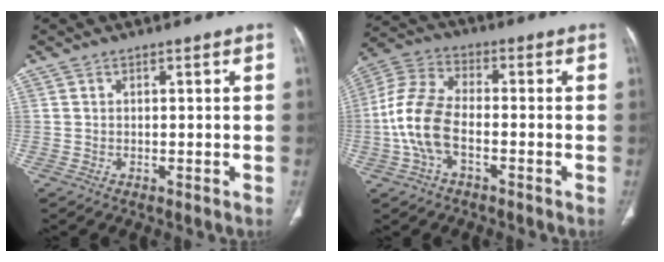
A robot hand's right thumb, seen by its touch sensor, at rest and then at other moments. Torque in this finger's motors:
{"motor_torque": [0.19, 0.50, 1.40, -0.36, 0.47]}